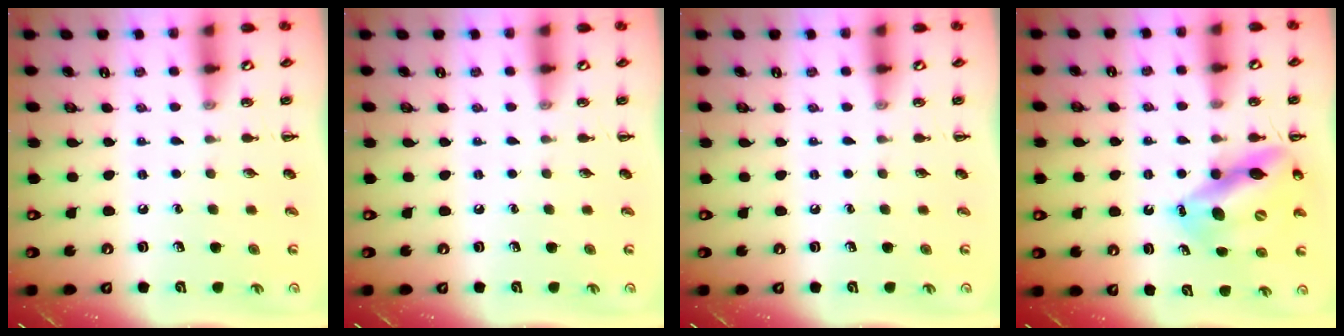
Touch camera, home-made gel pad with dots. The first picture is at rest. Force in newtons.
{"total": 0.0}
{"total": 0.0}
{"total": 14.1, "press": 13.4, "slide": 4.4}